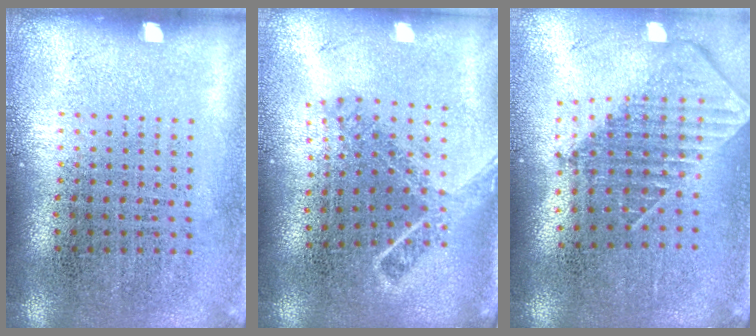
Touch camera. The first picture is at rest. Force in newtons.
{"total": 1.7, "press": 1.2, "slide": 1.2}
{"total": 1.9, "press": 1.5, "slide": 1.2}